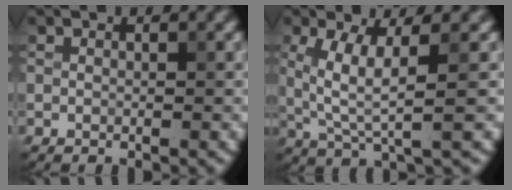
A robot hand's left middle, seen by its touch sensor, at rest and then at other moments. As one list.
[{"total": 4.6, "force": [0.8, 0.8, 4.5], "torque": [-0.102, -0.004, 0.021]}]